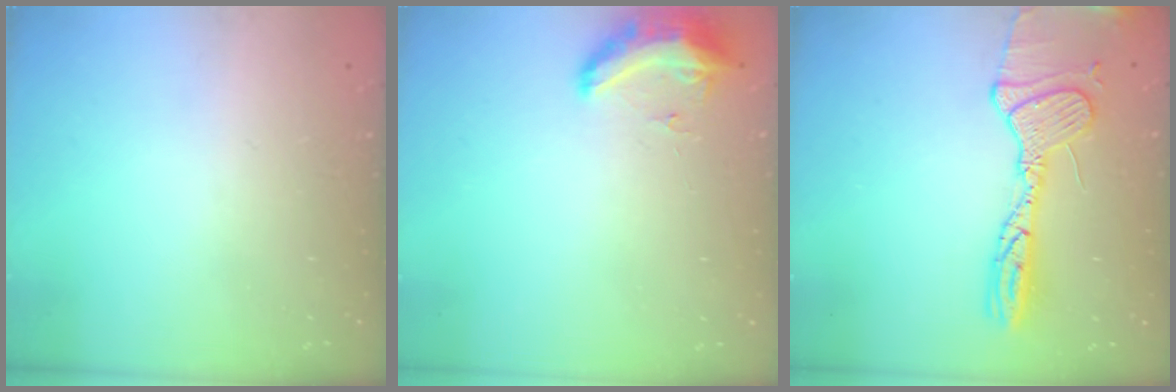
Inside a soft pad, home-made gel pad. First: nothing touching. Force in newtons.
{"total": 9.6, "press": 9.0, "slide": 3.4}
{"total": 15.8, "press": 15.8, "slide": 1.1}